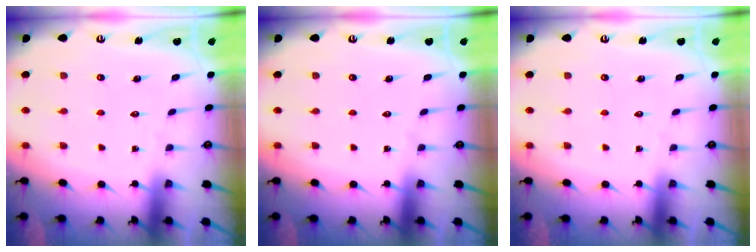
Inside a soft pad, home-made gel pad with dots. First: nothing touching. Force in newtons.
{"total": 0.0}
{"total": 0.0}